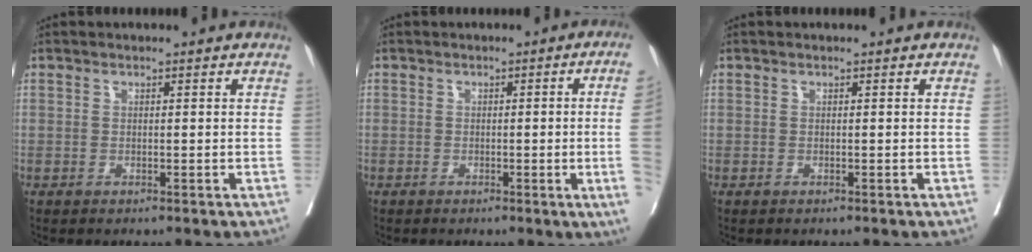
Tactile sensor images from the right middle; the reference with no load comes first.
{"total": 8.1, "force": [-1.1, -2.4, 7.7], "torque": [-0.084, -0.018, -0.013]}
{"total": 0.0}